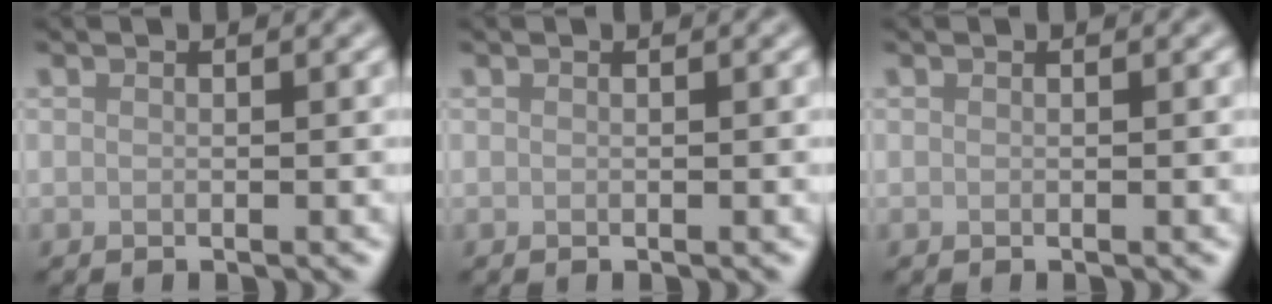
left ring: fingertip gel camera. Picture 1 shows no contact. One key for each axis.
{"total": 0.0}
{"total": 0.0}